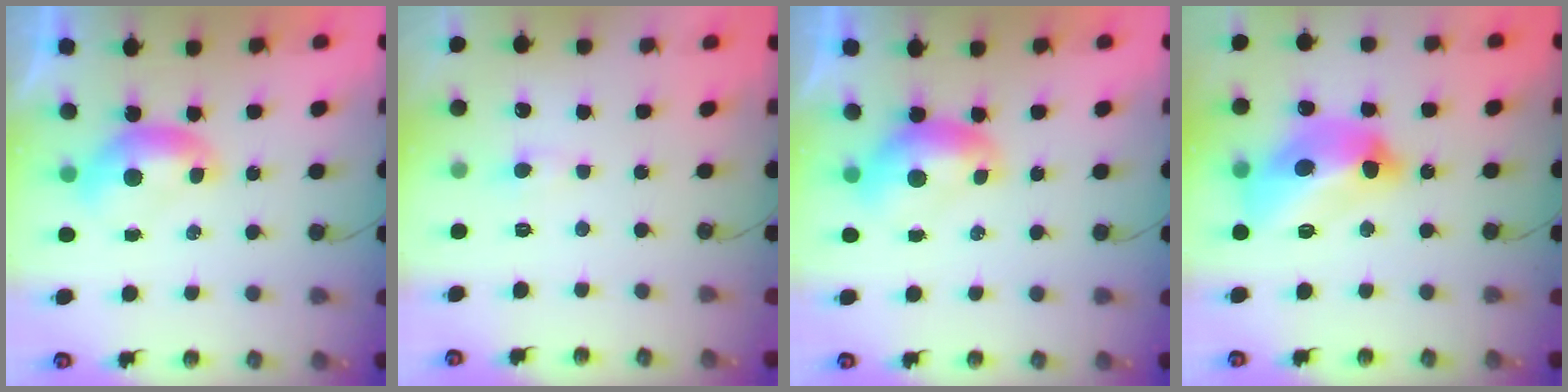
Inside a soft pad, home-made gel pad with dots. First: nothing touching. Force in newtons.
{"total": 1.6, "press": 1.6, "slide": 0.5}
{"total": 1.0, "press": 0.8, "slide": 0.6}
{"total": 13.4, "press": 13.3, "slide": 1.6}